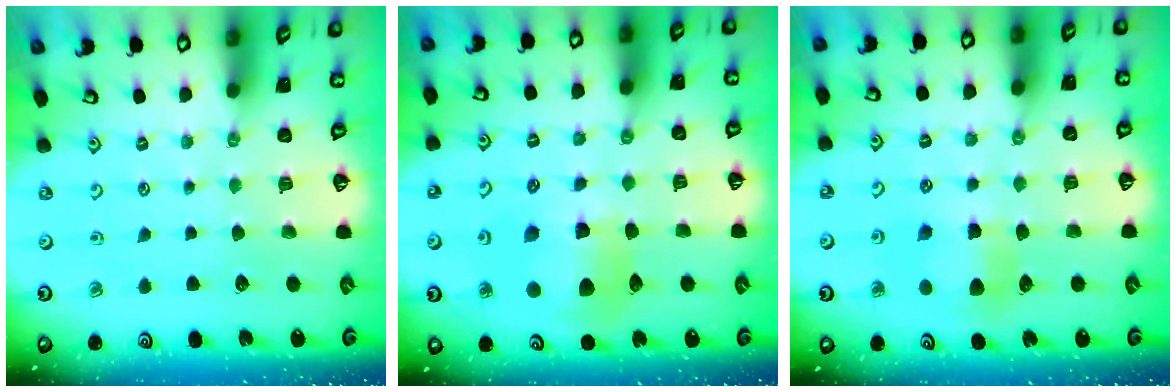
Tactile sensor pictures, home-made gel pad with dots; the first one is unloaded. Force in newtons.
{"total": 12.9, "press": 12.8, "slide": 1.9}
{"total": 6.0, "press": 5.9, "slide": 0.6}